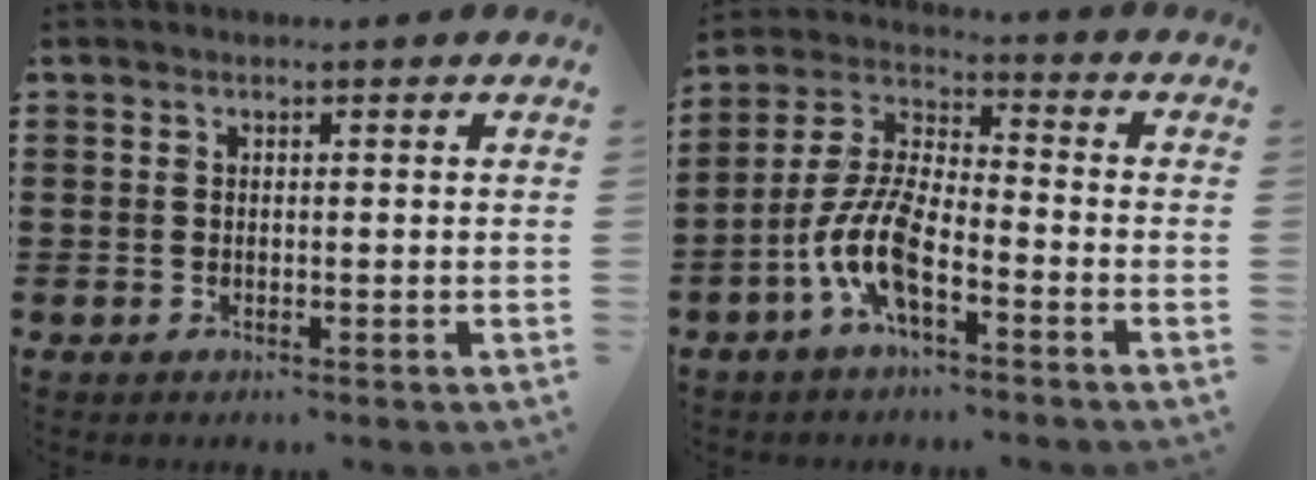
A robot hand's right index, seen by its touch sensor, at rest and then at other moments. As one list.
[{"total": 9.0, "force": [-4.6, 3.0, 7.2], "torque": [-0.184, -0.014, -0.095]}]